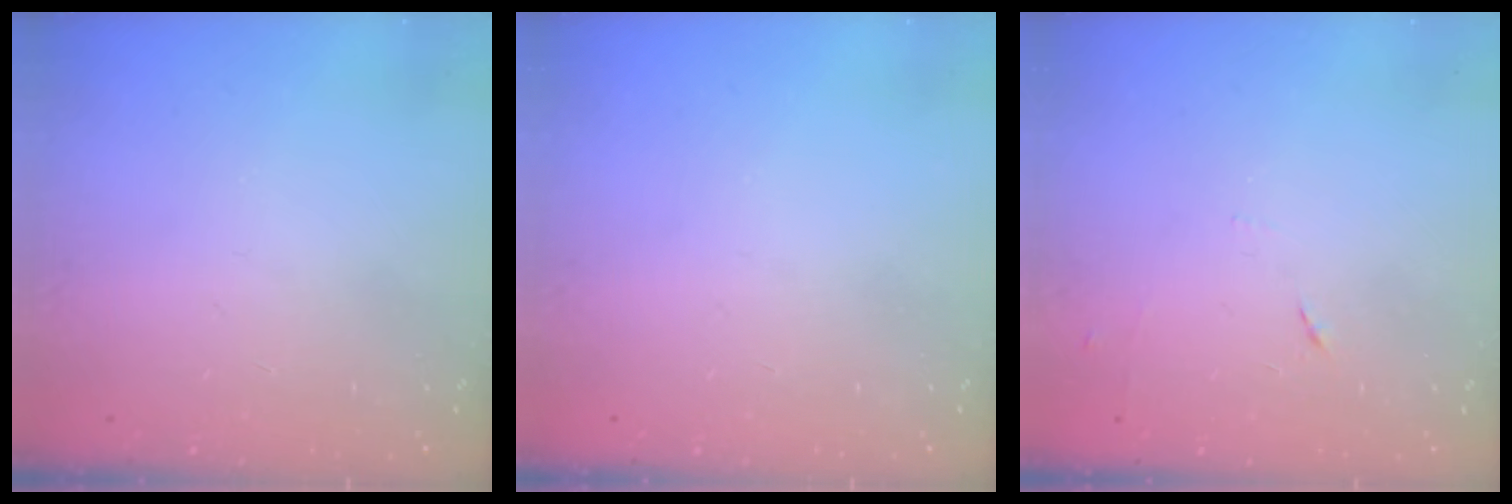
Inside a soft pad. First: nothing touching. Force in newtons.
{"total": 0.0}
{"total": 4.3, "press": 4.3, "slide": 0.6}